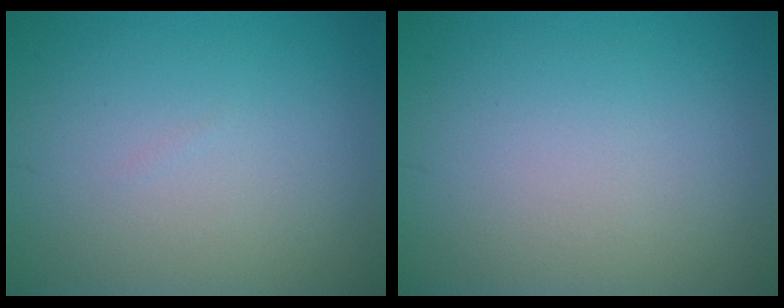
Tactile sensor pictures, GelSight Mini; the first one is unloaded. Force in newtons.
{"total": 0.0}